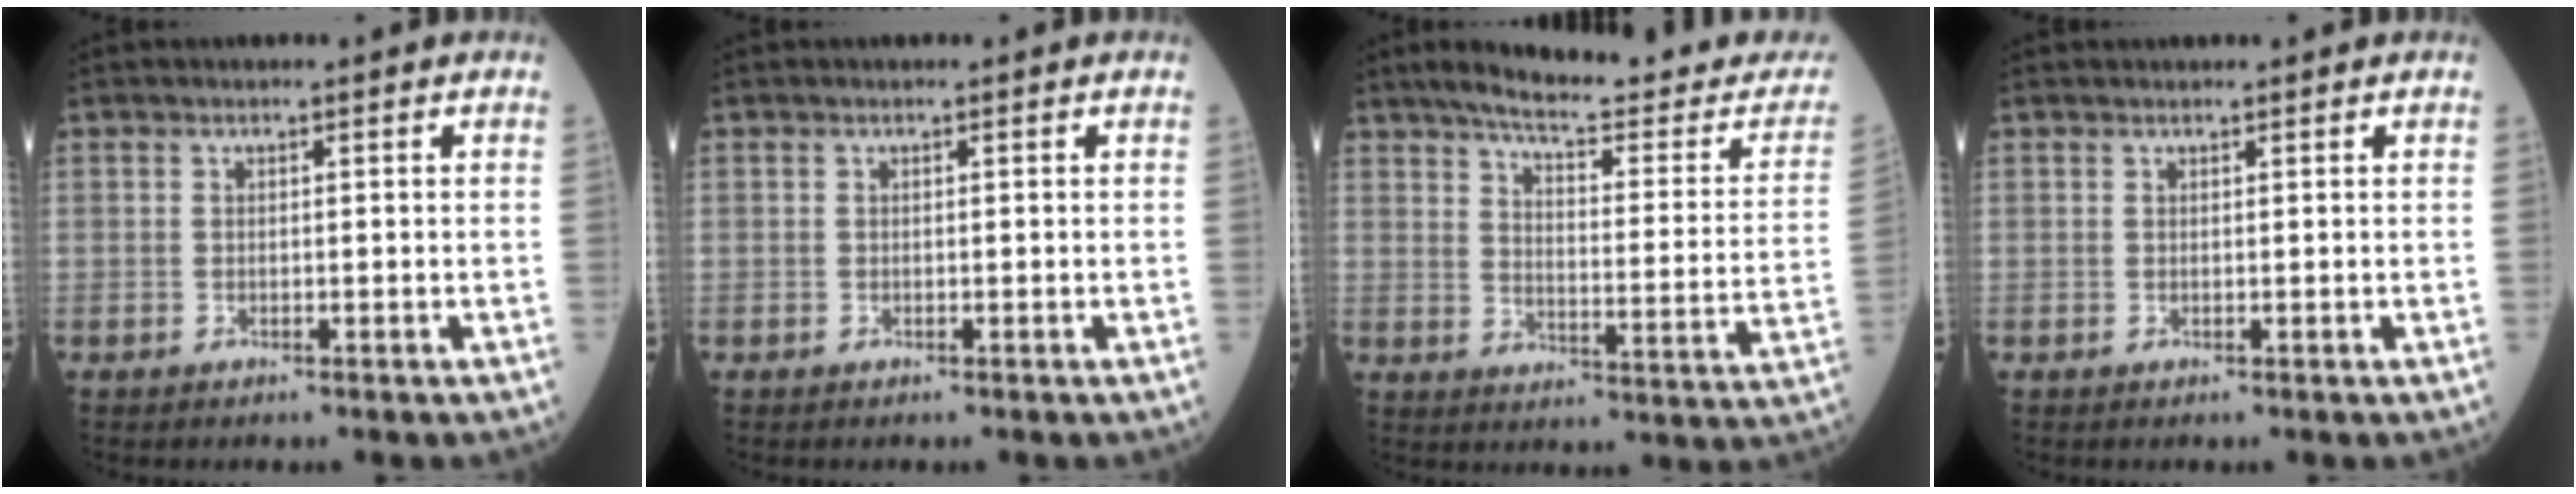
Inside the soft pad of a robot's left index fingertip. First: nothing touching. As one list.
[{"total": 0.0}, {"total": 20.4, "force": [18.4, 2.8, 8.3], "torque": [-0.103, -0.063, 0.222]}, {"total": 1.7, "force": [1.7, 0.3, 0.4], "torque": [-0.006, 0.018, 0.020]}]